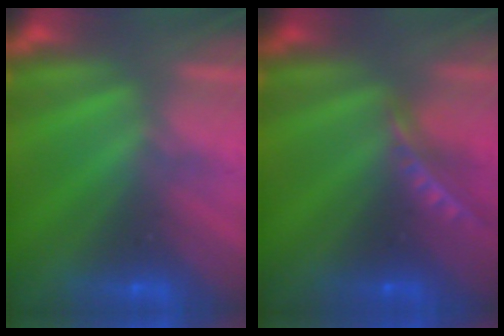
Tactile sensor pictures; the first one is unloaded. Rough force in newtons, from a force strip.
{"total": 3.9}